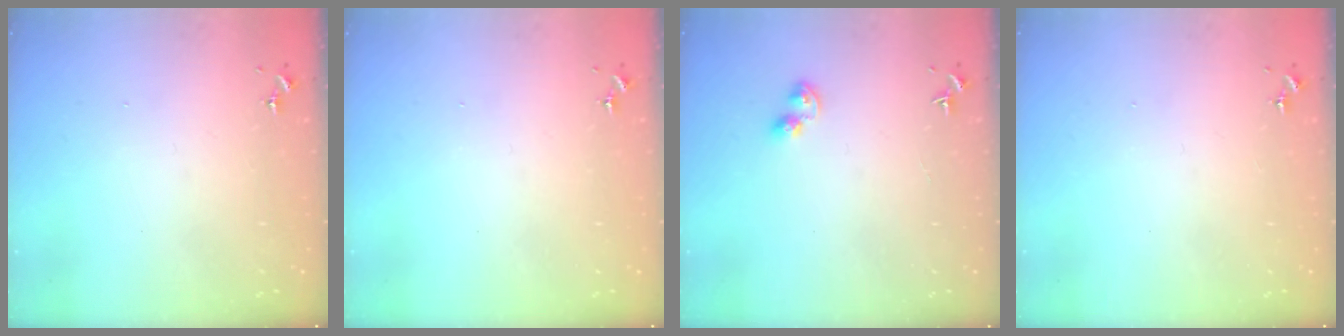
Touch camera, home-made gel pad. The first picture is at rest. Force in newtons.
{"total": 0.0}
{"total": 5.0, "press": 5.0, "slide": 0.5}
{"total": 0.0}